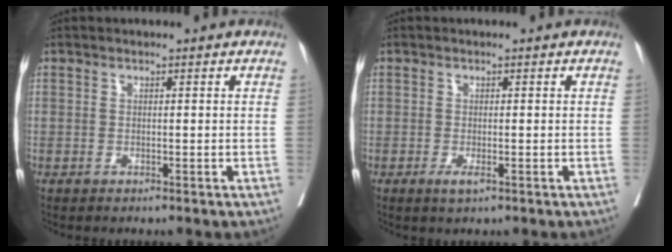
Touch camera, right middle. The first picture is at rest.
{"total": 1.4, "force": [-0.7, 0.3, 1.2], "torque": [-0.016, -0.002, -0.011]}